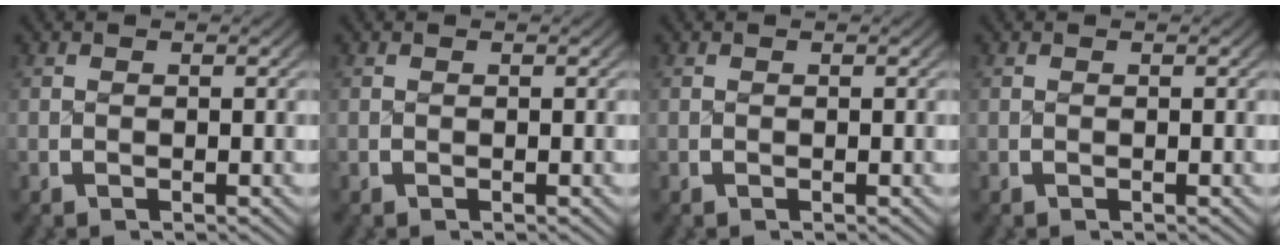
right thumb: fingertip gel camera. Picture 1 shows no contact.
{"total": 0.0}
{"total": 0.0}
{"total": 0.0}